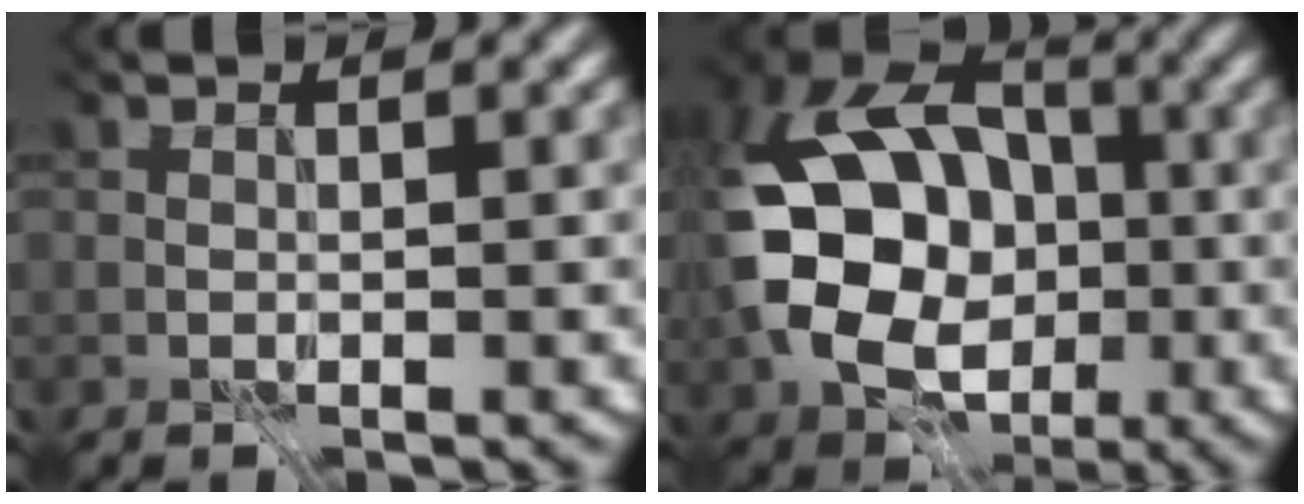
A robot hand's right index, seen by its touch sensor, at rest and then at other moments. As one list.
[{"total": 12.0, "force": [-3.1, 8.6, 7.7], "torque": [-0.157, -0.012, -0.036]}]